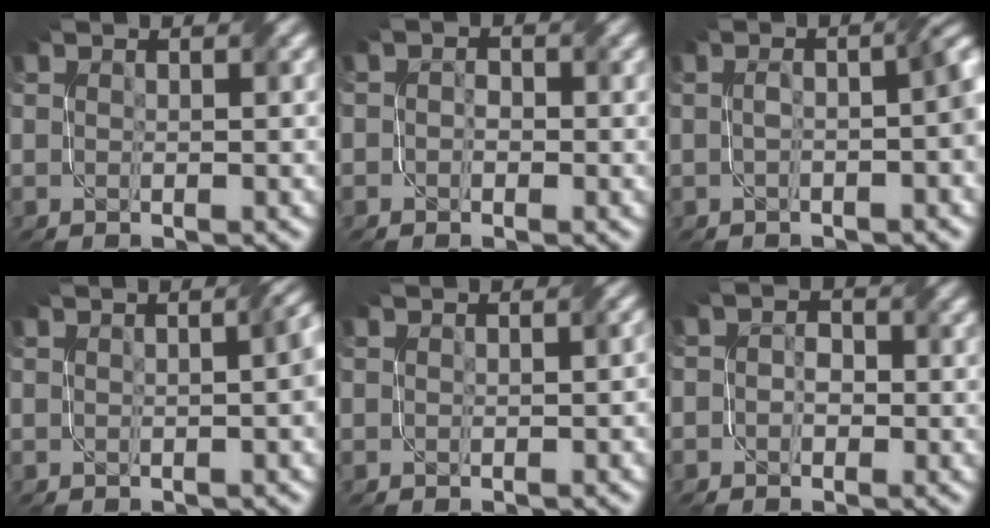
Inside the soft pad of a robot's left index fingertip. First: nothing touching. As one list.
[{"total": 1.3, "force": [-0.2, 1.2, 0.5], "torque": [-0.004, -0.003, -0.009]}, {"total": 4.9, "force": [-0.8, 1.8, 4.5], "torque": [-0.063, 0.008, -0.011]}, {"total": 3.4, "force": [0.2, 1.3, 3.2], "torque": [-0.015, 0.016, 0.004]}, {"total": 0.6, "force": [0.3, 0.2, 0.5], "torque": [-0.008, 0.003, 0.004]}, {"total": 1.9, "force": [-0.2, 1.7, 0.9], "torque": [-0.001, 0.003, -0.015]}]